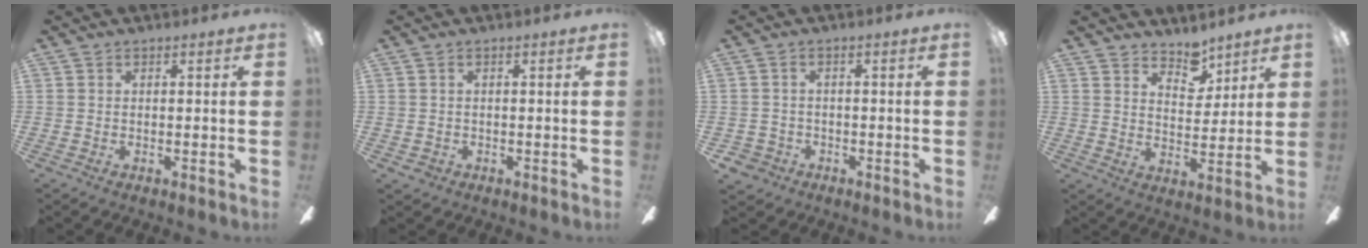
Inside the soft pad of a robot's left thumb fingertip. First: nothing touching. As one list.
[{"total": 1.1, "force": [0.1, 1.0, 0.4], "torque": [-0.011, 0.003, 0.000]}, {"total": 2.9, "force": [-1.3, 2.5, 0.7], "torque": [-0.027, 0.003, -0.030]}, {"total": 6.4, "force": [5.5, 2.9, 1.8], "torque": [-0.021, -0.031, 0.099]}]